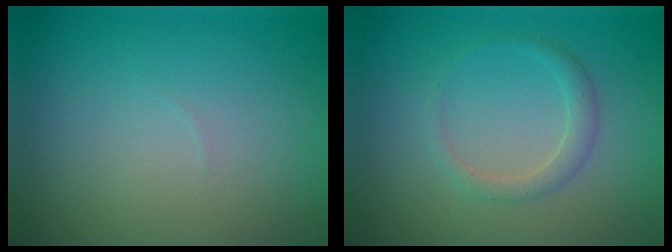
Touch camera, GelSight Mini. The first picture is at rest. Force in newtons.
{"total": 1.6, "press": 1.6, "slide": 0.1}